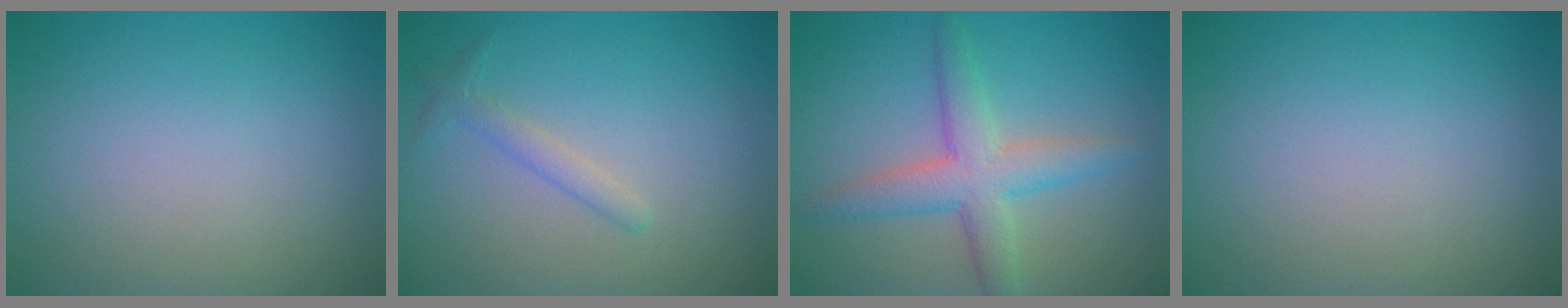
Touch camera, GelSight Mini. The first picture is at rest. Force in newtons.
{"total": 1.4, "press": 1.4, "slide": 0.0}
{"total": 4.1, "press": 4.1, "slide": 0.1}
{"total": 0.0}